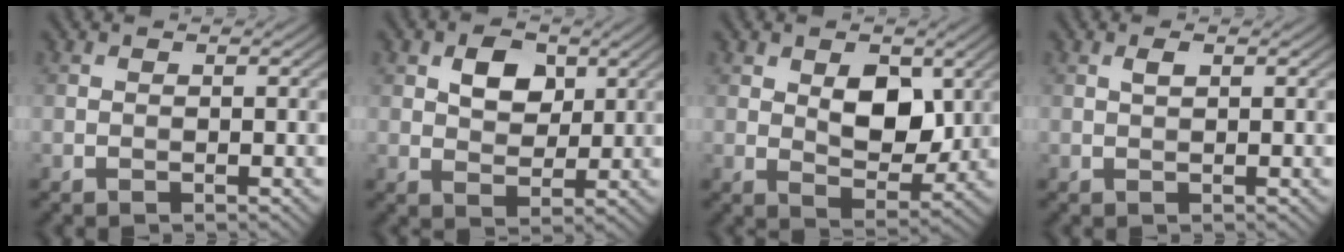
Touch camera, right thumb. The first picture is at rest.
{"total": 5.3, "force": [2.1, 3.6, 3.3], "torque": [-0.059, 0.000, 0.032]}
{"total": 6.6, "force": [1.9, 3.9, 4.9], "torque": [-0.079, -0.007, 0.032]}
{"total": 1.2, "force": [0.6, 0.4, 1.0], "torque": [-0.022, 0.000, 0.013]}